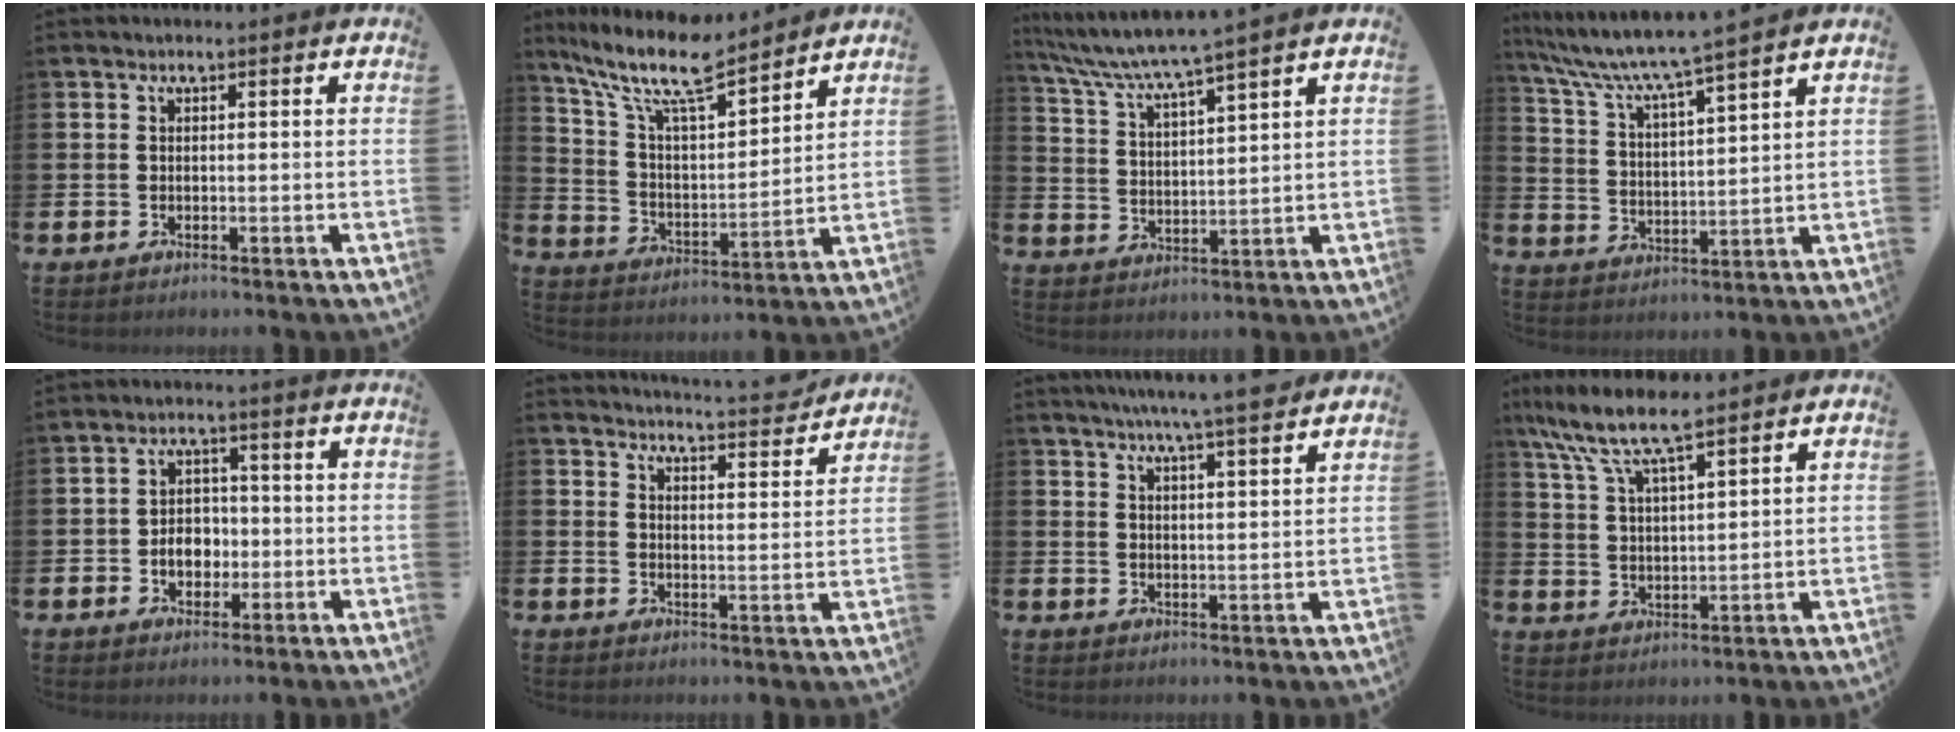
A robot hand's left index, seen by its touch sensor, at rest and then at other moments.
{"total": 11.6, "force": [9.8, 2.5, 5.7], "torque": [-0.139, -0.053, 0.169]}
{"total": 5.9, "force": [5.5, -0.6, 2.0], "torque": [-0.060, -0.037, 0.092]}
{"total": 7.3, "force": [6.8, -0.3, 2.8], "torque": [-0.081, -0.047, 0.112]}
{"total": 4.2, "force": [-1.0, 3.3, 2.4], "torque": [-0.030, -0.001, -0.027]}
{"total": 5.1, "force": [5.0, -0.2, 0.7], "torque": [-0.015, -0.042, 0.083]}
{"total": 6.7, "force": [6.2, -0.5, 2.5], "torque": [-0.050, -0.031, 0.107]}
{"total": 8.1, "force": [7.0, 1.4, 3.8], "torque": [-0.101, -0.028, 0.123]}